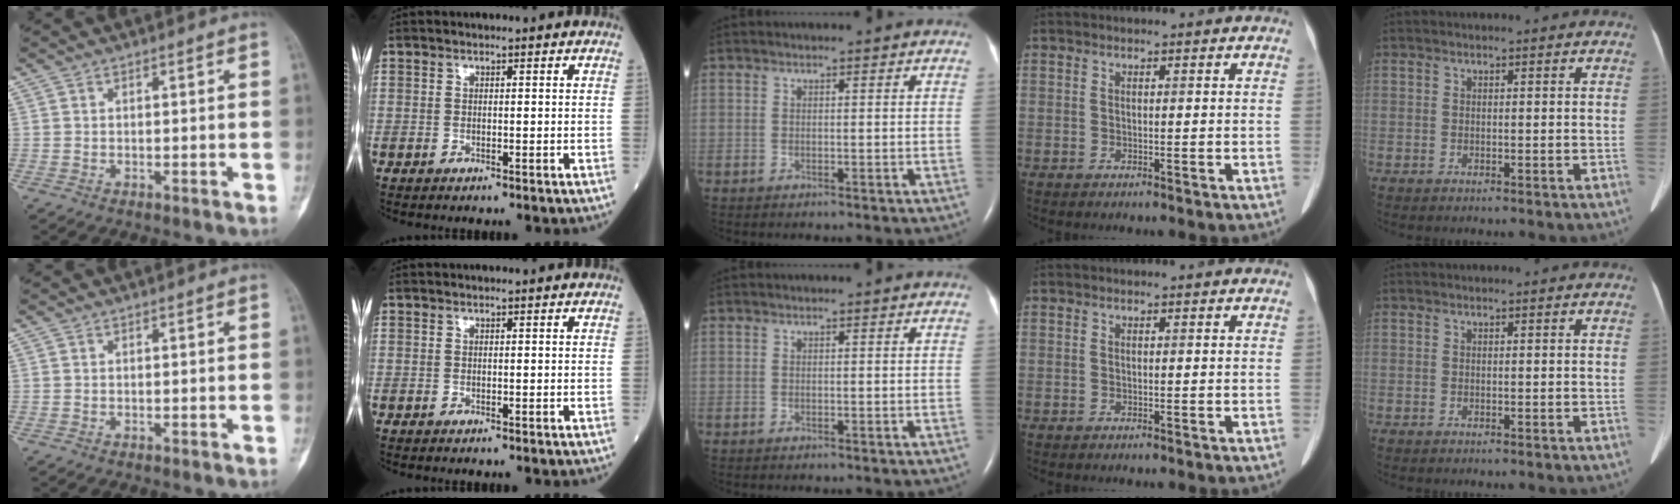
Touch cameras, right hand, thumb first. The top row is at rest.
{}